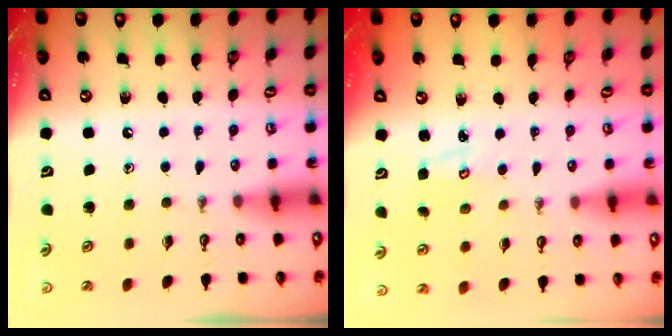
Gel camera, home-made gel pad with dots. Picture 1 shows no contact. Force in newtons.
{"total": 2.7, "press": 2.7, "slide": 0.3}